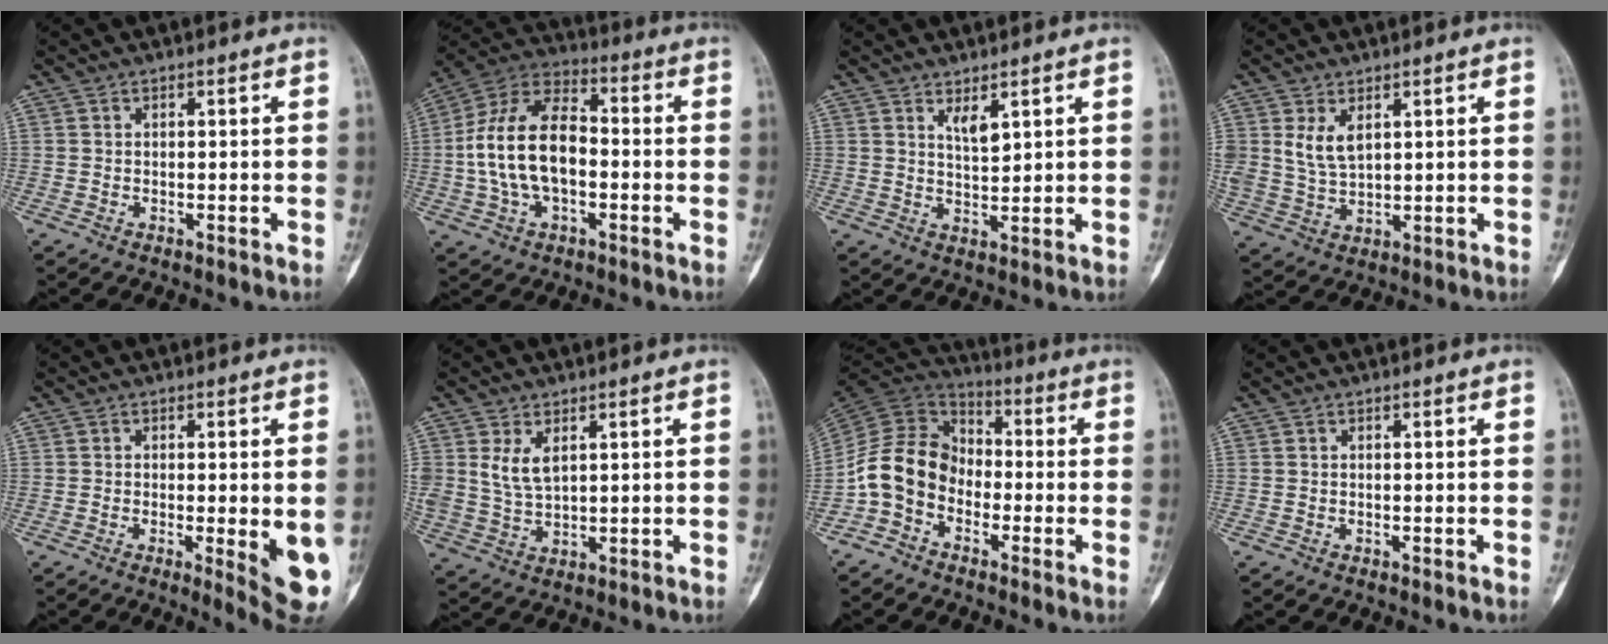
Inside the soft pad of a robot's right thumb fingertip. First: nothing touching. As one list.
[{"total": 16.4, "force": [-1.3, 9.6, 13.3], "torque": [-0.249, 0.038, -0.028]}, {"total": 3.4, "force": [2.1, 1.2, 2.4], "torque": [-0.037, -0.020, 0.042]}, {"total": 5.6, "force": [2.3, 3.0, 4.1], "torque": [-0.075, -0.011, 0.055]}, {"total": 8.7, "force": [-1.8, 2.1, 8.2], "torque": [-0.101, -0.018, -0.020]}, {"total": 5.1, "force": [2.1, 2.6, 3.9], "torque": [-0.075, -0.010, 0.051]}, {"total": 11.5, "force": [-4.0, 9.1, 5.9], "torque": [-0.102, 0.060, -0.093]}, {"total": 0.0}]